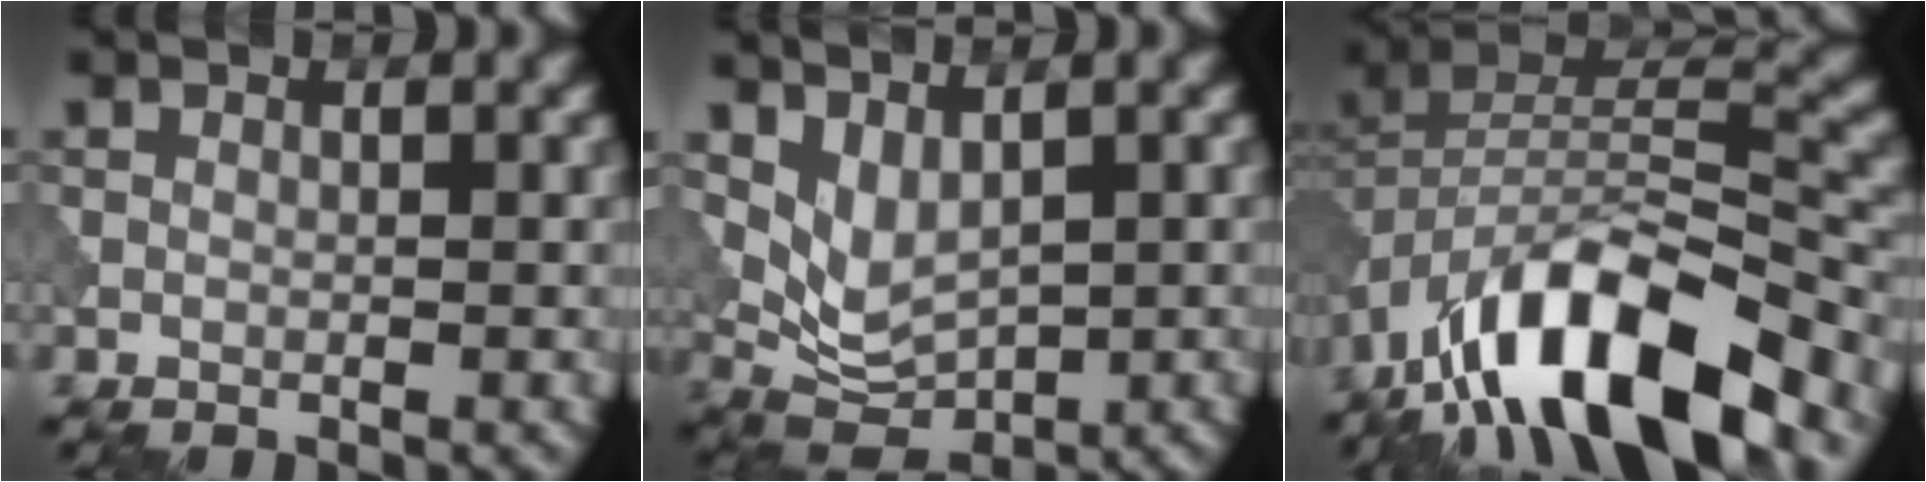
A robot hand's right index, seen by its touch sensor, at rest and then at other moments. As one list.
[{"total": 3.9, "force": [1.6, 2.1, 2.8], "torque": [-0.061, -0.020, 0.041]}, {"total": 13.2, "force": [-8.7, 4.8, 8.8], "torque": [-0.140, 0.009, -0.164]}]